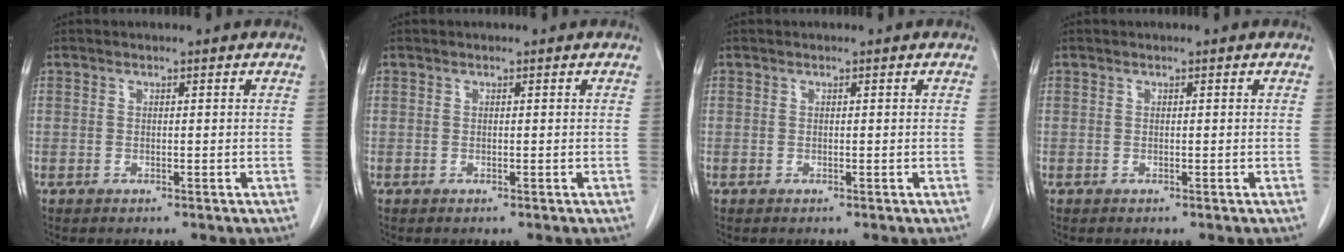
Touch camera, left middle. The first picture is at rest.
{"total": 0.0}
{"total": 0.0}
{"total": 0.0}